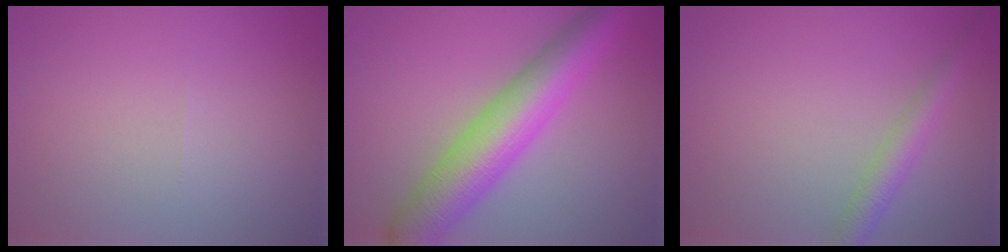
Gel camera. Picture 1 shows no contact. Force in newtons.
{"total": 8.1, "press": 8.1, "slide": 0.2}
{"total": 2.8, "press": 2.8, "slide": 0.2}